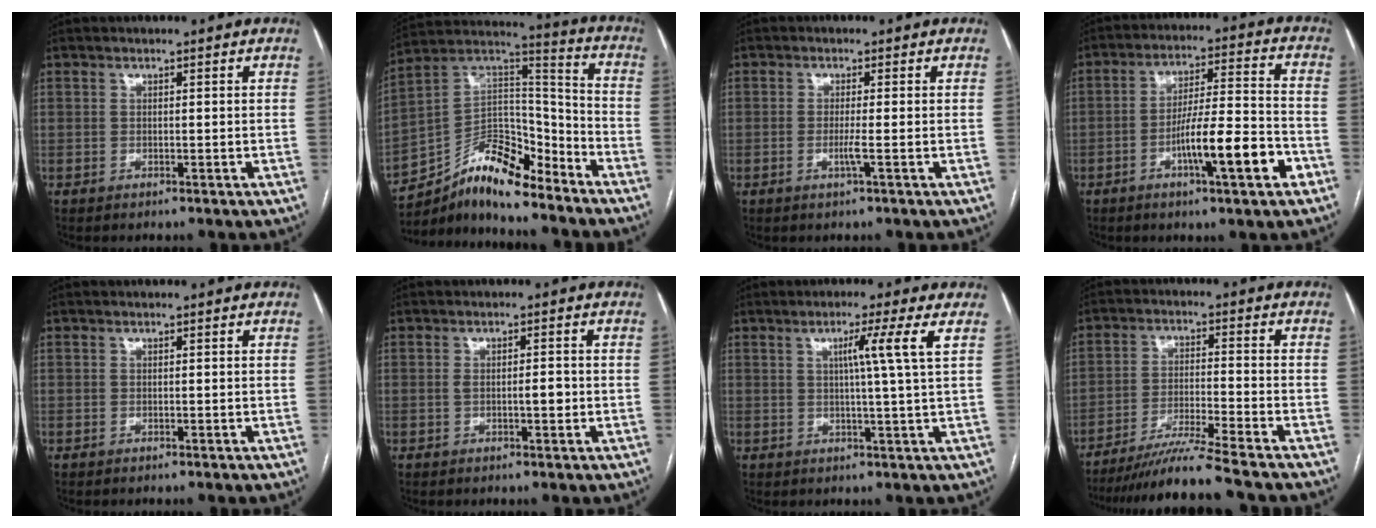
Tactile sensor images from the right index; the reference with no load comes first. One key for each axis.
{"total": 15.5, "fx": -12.5, "fy": 4.5, "fz": 7.9, "tx": -0.126, "ty": 0.044, "tz": -0.220}
{"total": 2.0, "fx": -0.6, "fy": -0.5, "fz": 1.8, "tx": -0.037, "ty": -0.004, "tz": -0.013}
{"total": 12.4, "fx": -5.1, "fy": 0.9, "fz": 11.2, "tx": -0.182, "ty": 0.005, "tz": -0.080}
{"total": 0.0}
{"total": 2.6, "fx": -0.4, "fy": 0.7, "fz": 2.5, "tx": -0.044, "ty": 0.002, "tz": -0.004}
{"total": 5.5, "fx": 1.8, "fy": -1.7, "fz": 4.9, "tx": -0.081, "ty": -0.004, "tz": 0.030}
{"total": 10.5, "fx": -9.1, "fy": -2.0, "fz": 4.9, "tx": -0.070, "ty": -0.029, "tz": -0.154}